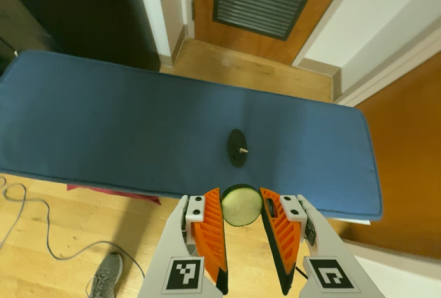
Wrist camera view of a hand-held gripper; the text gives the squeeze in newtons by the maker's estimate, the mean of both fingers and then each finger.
{"total": 7.9, "left": 8.0, "right": 7.8}